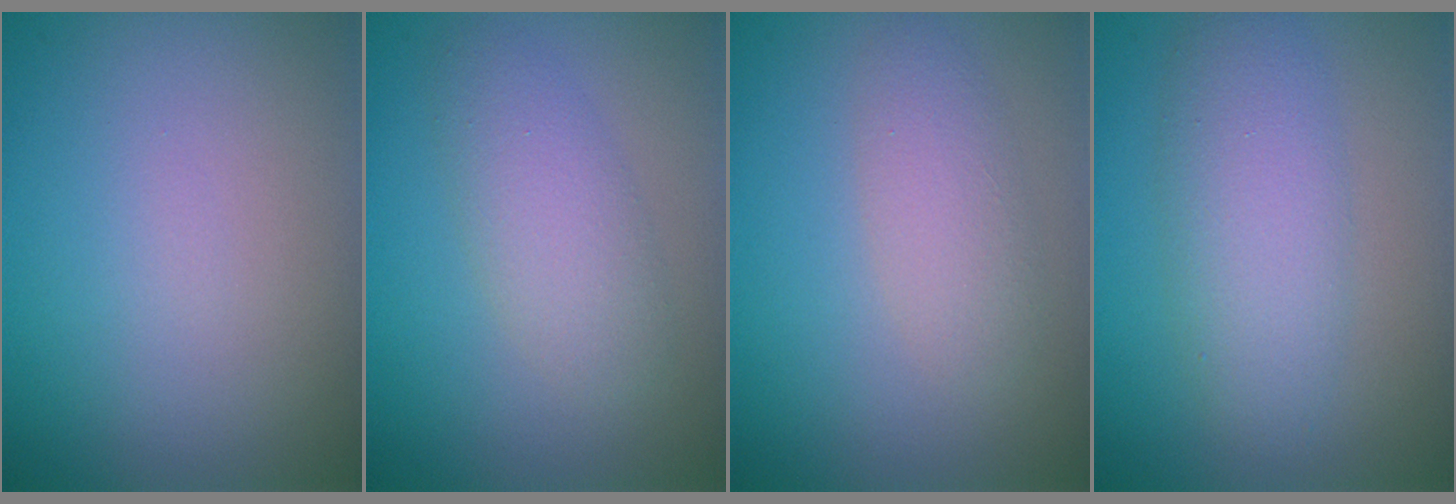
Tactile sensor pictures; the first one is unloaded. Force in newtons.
{"total": 3.3, "press": 3.3, "slide": 0.2}
{"total": 2.5, "press": 2.5, "slide": 0.1}
{"total": 4.3, "press": 4.3, "slide": 0.1}